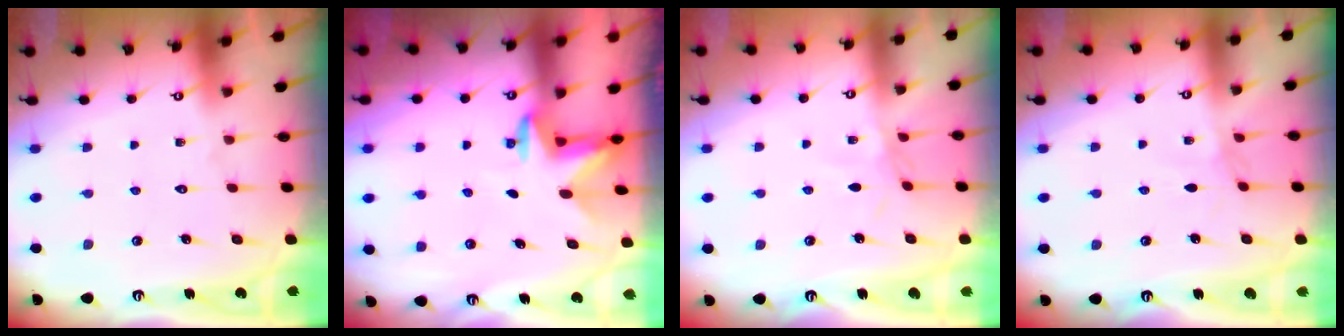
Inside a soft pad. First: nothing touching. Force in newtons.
{"total": 2.9, "press": 2.8, "slide": 0.7}
{"total": 2.2, "press": 2.2, "slide": 0.3}
{"total": 0.6, "press": 0.6, "slide": 0.3}